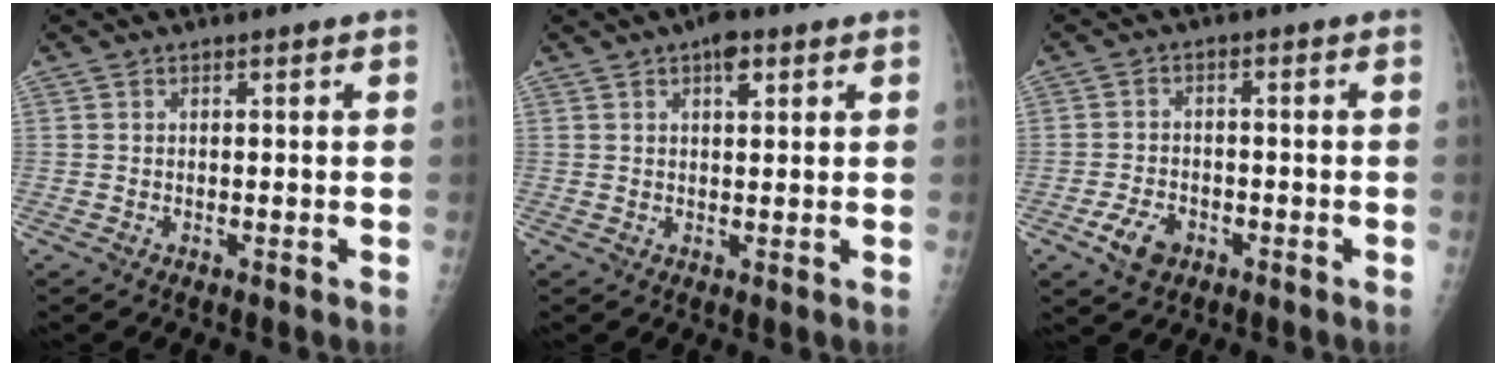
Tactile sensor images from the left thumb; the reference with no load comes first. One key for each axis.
{"total": 3.4, "fx": 1.8, "fy": 1.5, "fz": 2.5, "tx": -0.027, "ty": -0.004, "tz": 0.025}
{"total": 5.2, "fx": -2.7, "fy": 3.5, "fz": 2.9, "tx": -0.047, "ty": 0.012, "tz": -0.044}